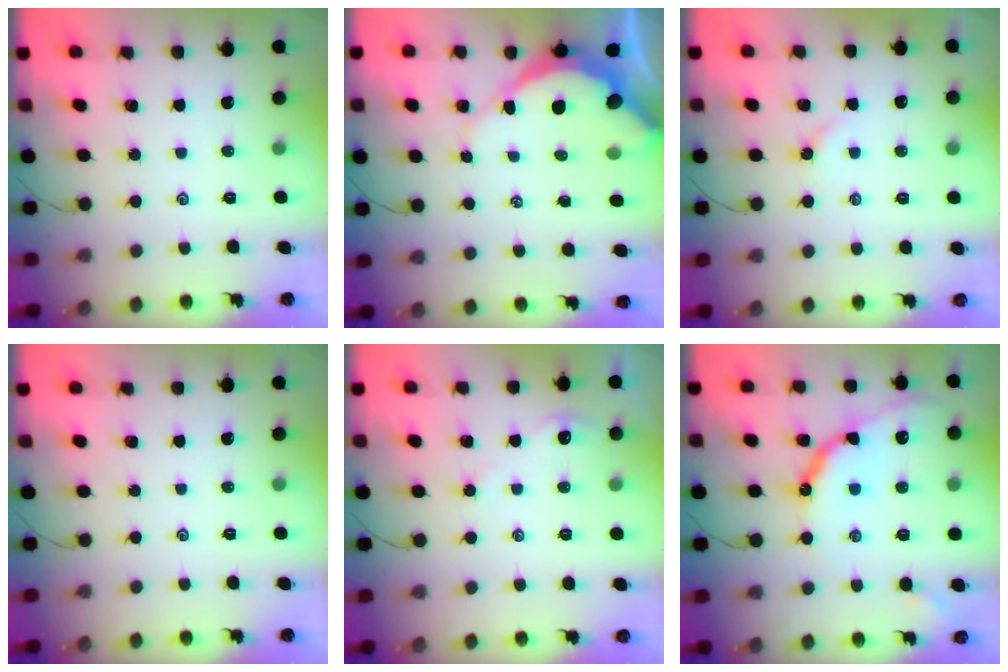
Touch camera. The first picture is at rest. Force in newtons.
{"total": 9.9, "press": 9.8, "slide": 1.1}
{"total": 2.3, "press": 2.3, "slide": 0.5}
{"total": 0.0}
{"total": 1.9, "press": 1.8, "slide": 0.3}
{"total": 12.7, "press": 12.6, "slide": 1.2}